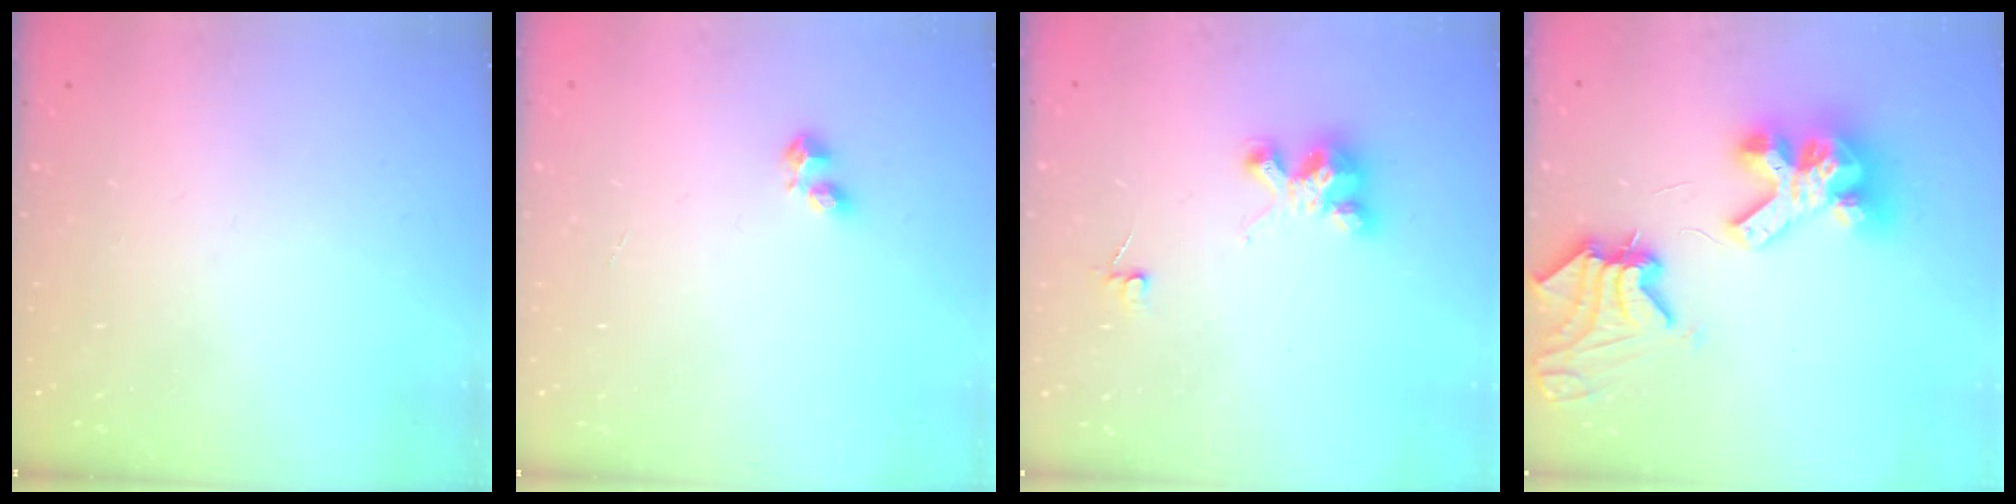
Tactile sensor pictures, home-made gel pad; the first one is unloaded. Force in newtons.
{"total": 3.1, "press": 3.1, "slide": 0.5}
{"total": 4.1, "press": 4.1, "slide": 0.2}
{"total": 12.4, "press": 12.3, "slide": 1.4}